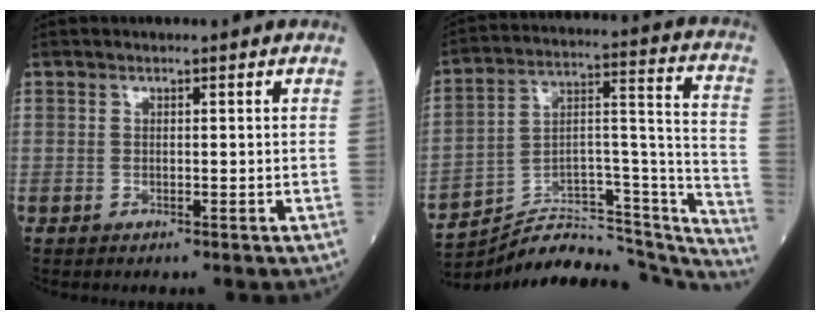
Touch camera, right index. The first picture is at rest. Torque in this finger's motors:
{"motor_torque": [0.07, -0.14, -0.04, -0.01]}